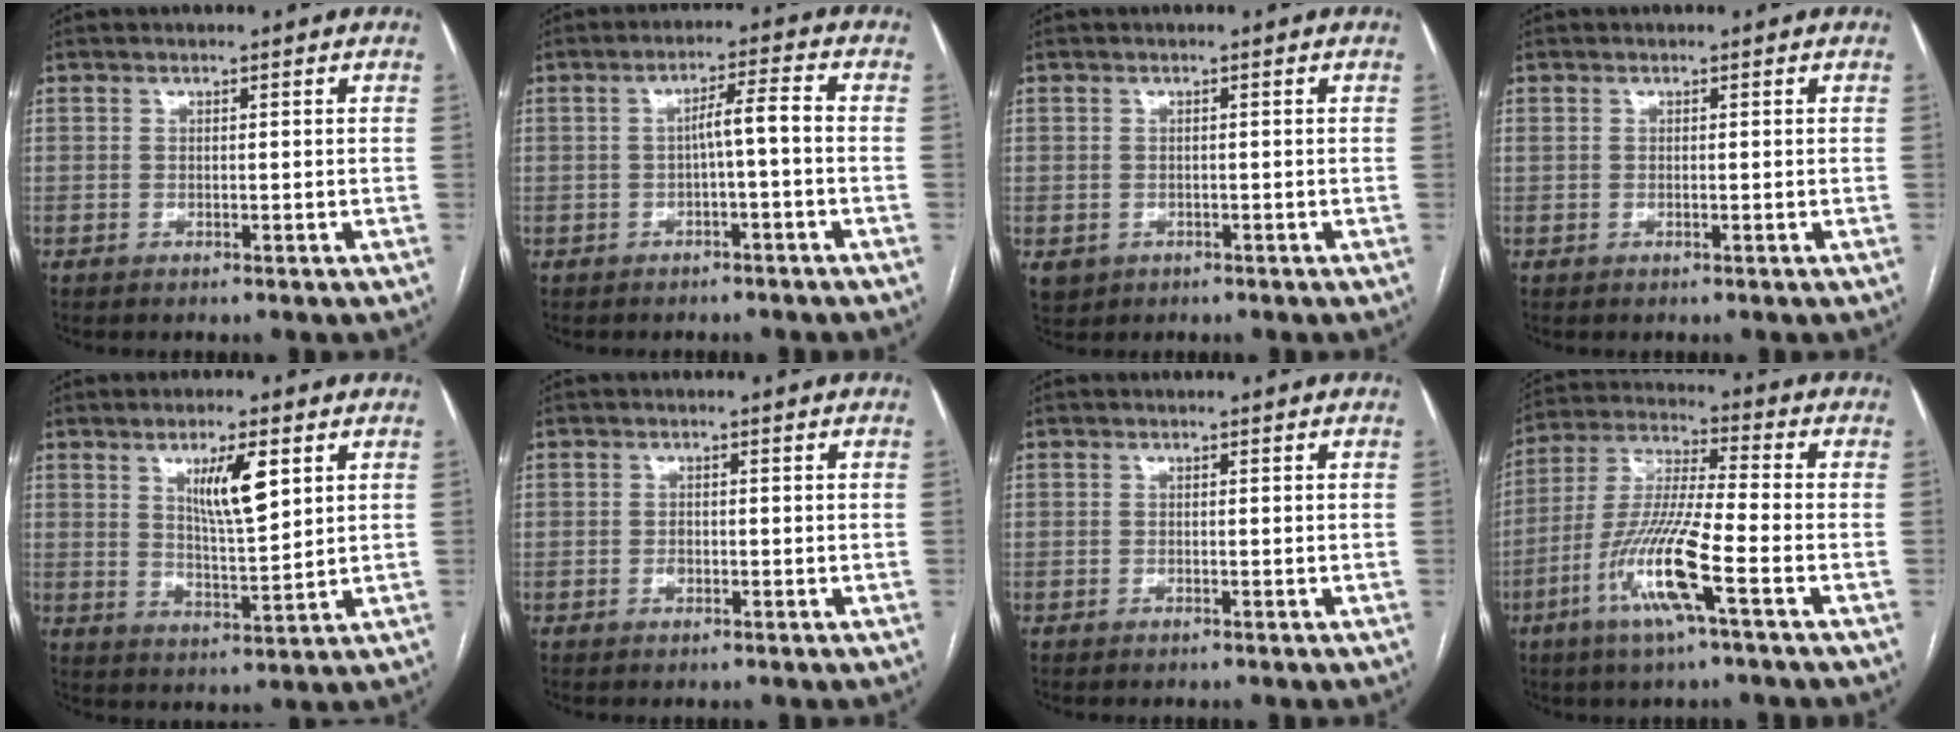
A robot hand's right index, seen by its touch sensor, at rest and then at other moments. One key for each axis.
{"total": 4.1, "fx": -0.9, "fy": 0.2, "fz": 4.0, "tx": -0.063, "ty": 0.017, "tz": -0.011}
{"total": 3.0, "fx": -1.0, "fy": 2.8, "fz": 0.7, "tx": -0.012, "ty": 0.000, "tz": -0.005}
{"total": 0.0}
{"total": 7.8, "fx": 3.3, "fy": 1.4, "fz": 6.9, "tx": -0.120, "ty": -0.006, "tz": 0.060}
{"total": 1.2, "fx": -0.3, "fy": 0.8, "fz": 0.8, "tx": -0.016, "ty": 0.002, "tz": -0.004}
{"total": 0.0}
{"total": 13.1, "fx": -5.4, "fy": 0.4, "fz": 11.9, "tx": -0.248, "ty": -0.010, "tz": -0.107}